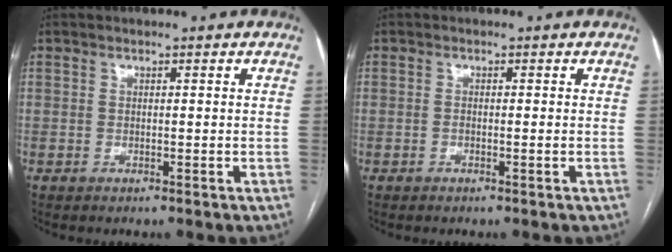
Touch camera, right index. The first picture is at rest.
{"total": 0.9, "force": [-0.2, 0.1, 0.9], "torque": [-0.014, 0.001, -0.003]}